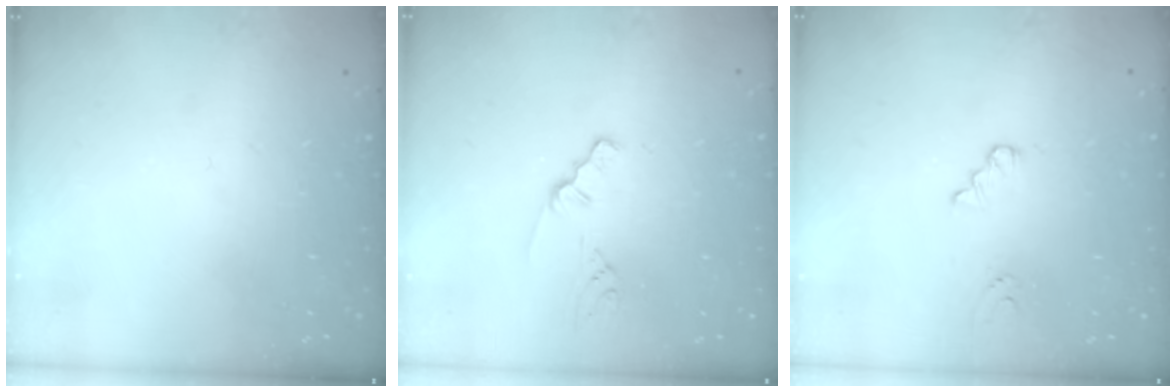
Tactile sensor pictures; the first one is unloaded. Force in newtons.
{"total": 1.5, "press": 1.5, "slide": 0.3}
{"total": 1.0, "press": 1.0, "slide": 0.1}